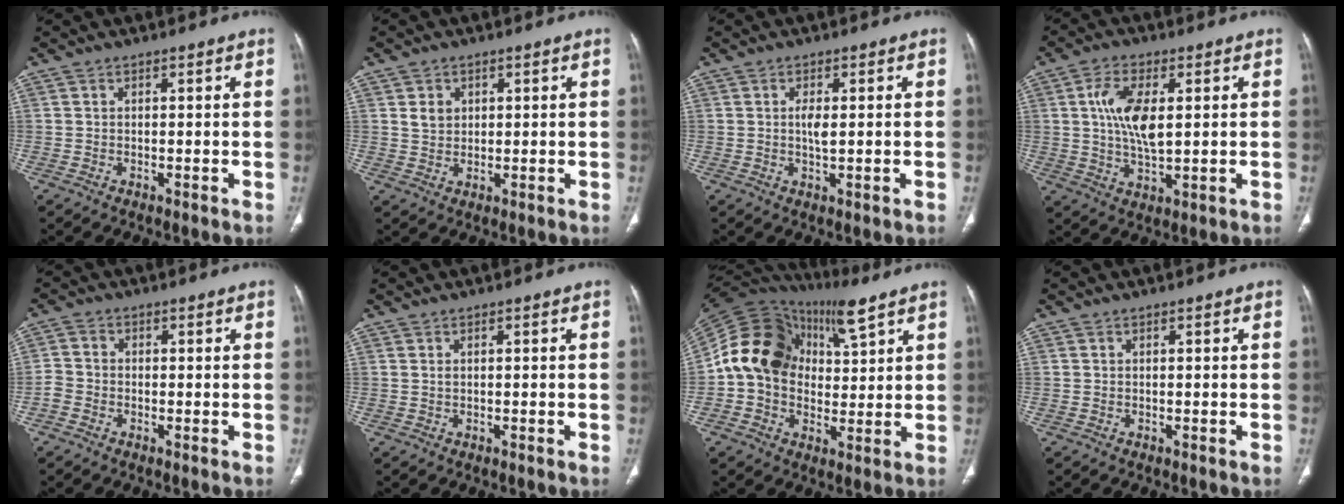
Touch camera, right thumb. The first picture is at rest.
{"total": 3.0, "force": [1.1, 2.5, 1.4], "torque": [-0.012, -0.007, 0.024]}
{"total": 2.8, "force": [0.2, 0.8, 2.7], "torque": [-0.052, -0.004, 0.003]}
{"total": 9.6, "force": [1.6, 4.2, 8.5], "torque": [-0.167, -0.010, 0.031]}
{"total": 3.0, "force": [-1.0, 2.5, 1.3], "torque": [-0.026, 0.012, -0.029]}
{"total": 0.5, "force": [0.2, 0.3, 0.4], "torque": [-0.010, 0.004, 0.004]}
{"total": 18.0, "force": [6.8, 10.8, 12.7], "torque": [-0.184, 0.014, 0.111]}
{"total": 0.0}